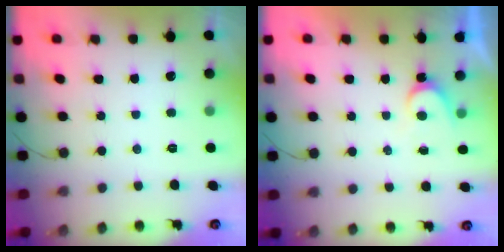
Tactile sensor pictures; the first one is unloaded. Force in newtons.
{"total": 3.5, "press": 3.5, "slide": 0.3}